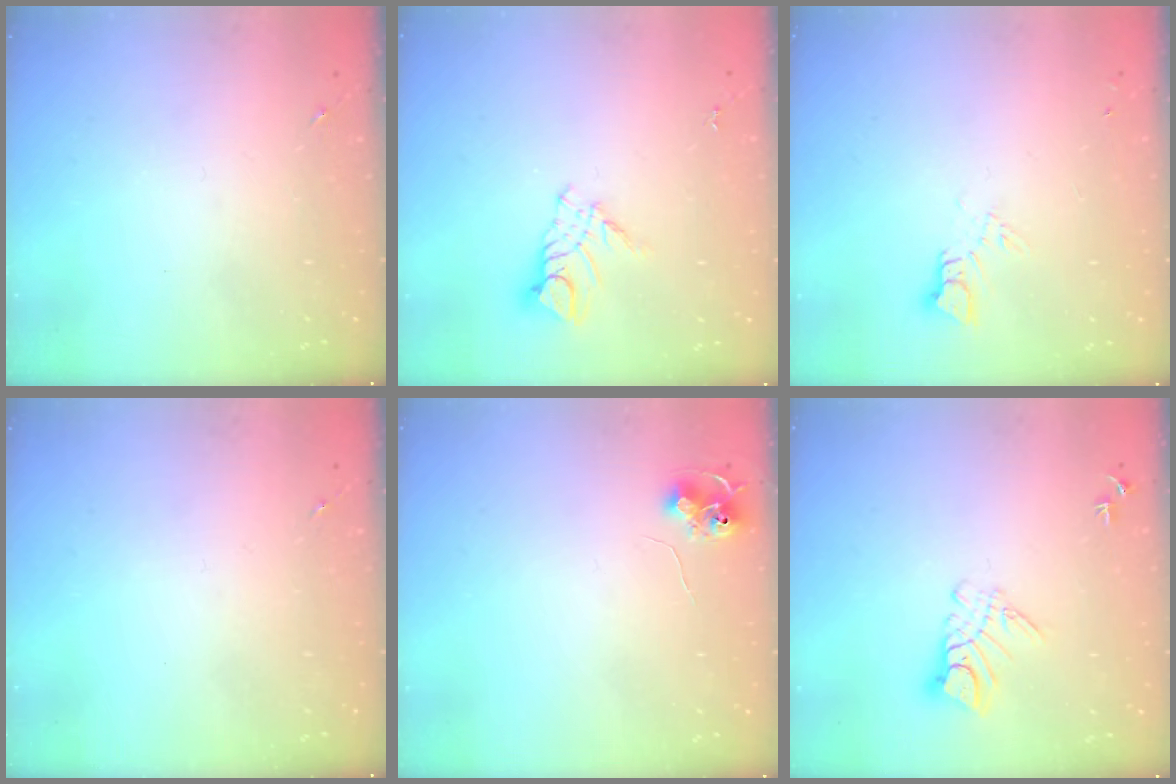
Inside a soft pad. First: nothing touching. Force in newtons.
{"total": 8.9, "press": 8.9, "slide": 0.8}
{"total": 3.4, "press": 3.4, "slide": 0.2}
{"total": 0.0}
{"total": 7.9, "press": 7.8, "slide": 0.9}
{"total": 8.5, "press": 8.5, "slide": 0.9}